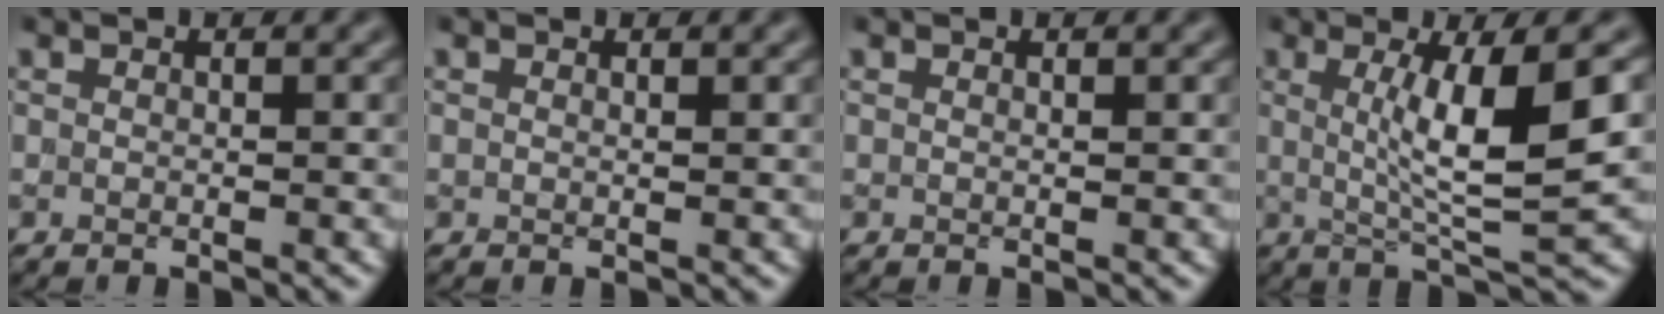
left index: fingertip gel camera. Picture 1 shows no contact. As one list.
[{"total": 0.0}, {"total": 0.0}, {"total": 7.3, "force": [0.8, 1.2, 7.1], "torque": [-0.114, -0.005, 0.018]}]